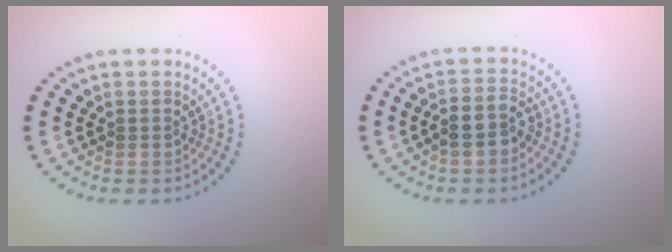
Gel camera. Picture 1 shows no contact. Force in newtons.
{"total": 2.8, "press": 2.6, "slide": 1.1}